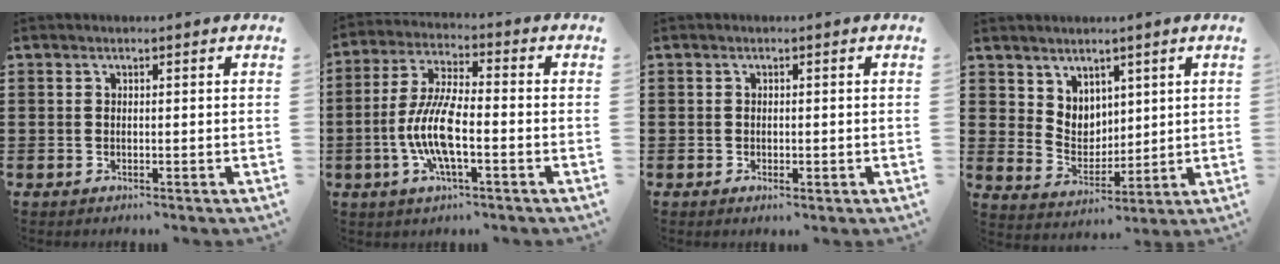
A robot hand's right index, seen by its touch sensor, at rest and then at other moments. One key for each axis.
{"total": 9.3, "fx": -2.5, "fy": 2.7, "fz": 8.6, "tx": -0.198, "ty": -0.015, "tz": -0.055}
{"total": 0.8, "fx": -0.3, "fy": 0.6, "fz": 0.5, "tx": -0.011, "ty": 0.000, "tz": -0.004}
{"total": 5.2, "fx": 3.7, "fy": 3.6, "fz": 0.3, "tx": -0.028, "ty": -0.003, "tz": 0.070}